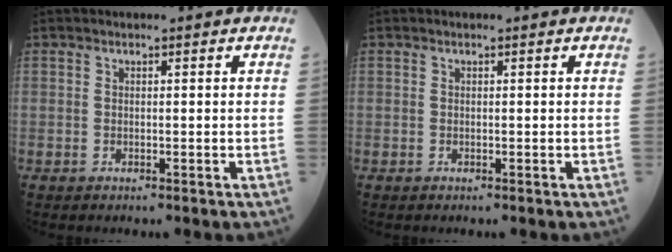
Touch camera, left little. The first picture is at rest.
{"total": 0.0}